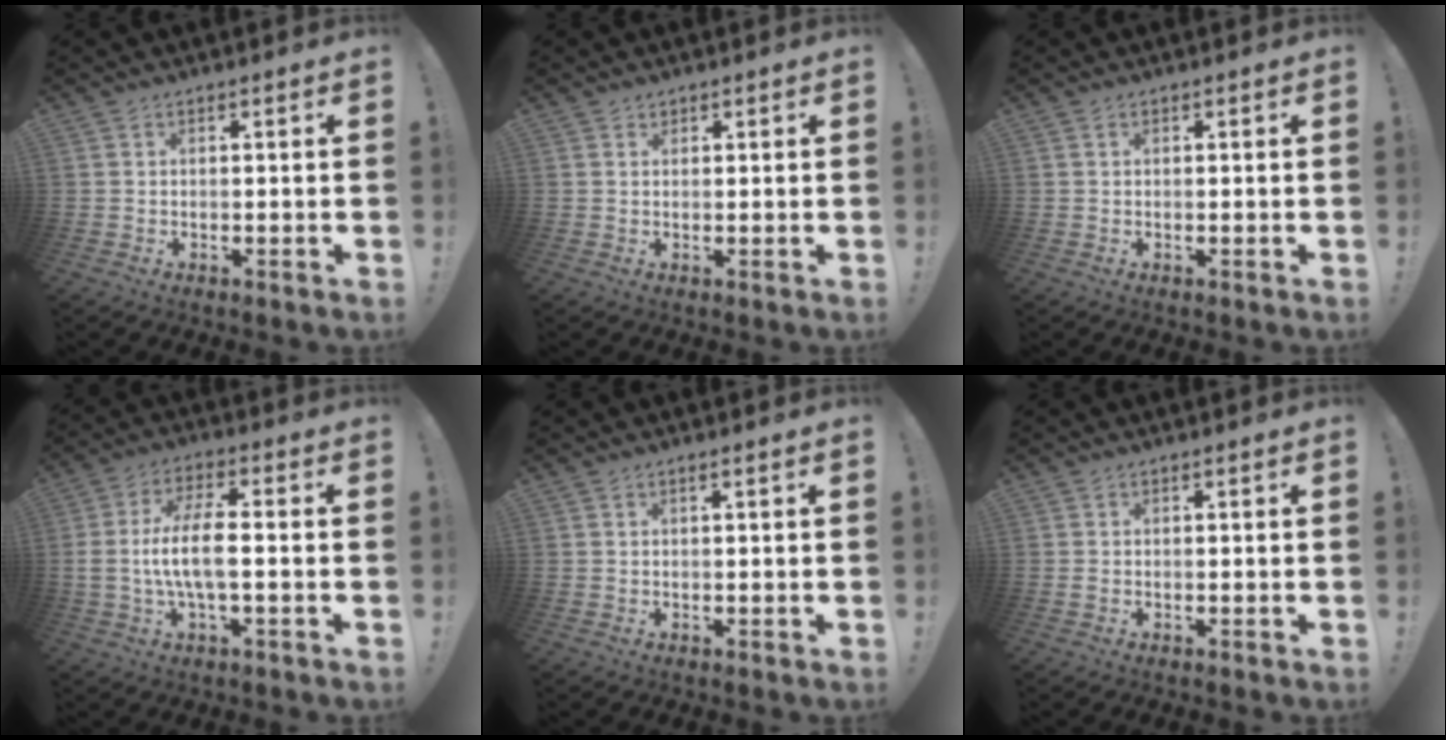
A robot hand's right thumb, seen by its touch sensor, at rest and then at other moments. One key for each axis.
{"total": 0.7, "fx": 0.7, "fy": 0.3, "fz": 0.0, "tx": 0.009, "ty": -0.004, "tz": 0.012}
{"total": 0.0}
{"total": 11.3, "fx": -1.2, "fy": 3.5, "fz": 10.7, "tx": -0.211, "ty": 0.004, "tz": -0.021}
{"total": 0.8, "fx": 0.2, "fy": -0.4, "fz": 0.6, "tx": -0.016, "ty": 0.001, "tz": 0.003}
{"total": 0.5, "fx": -0.1, "fy": 0.3, "fz": 0.4, "tx": -0.014, "ty": 0.003, "tz": -0.001}